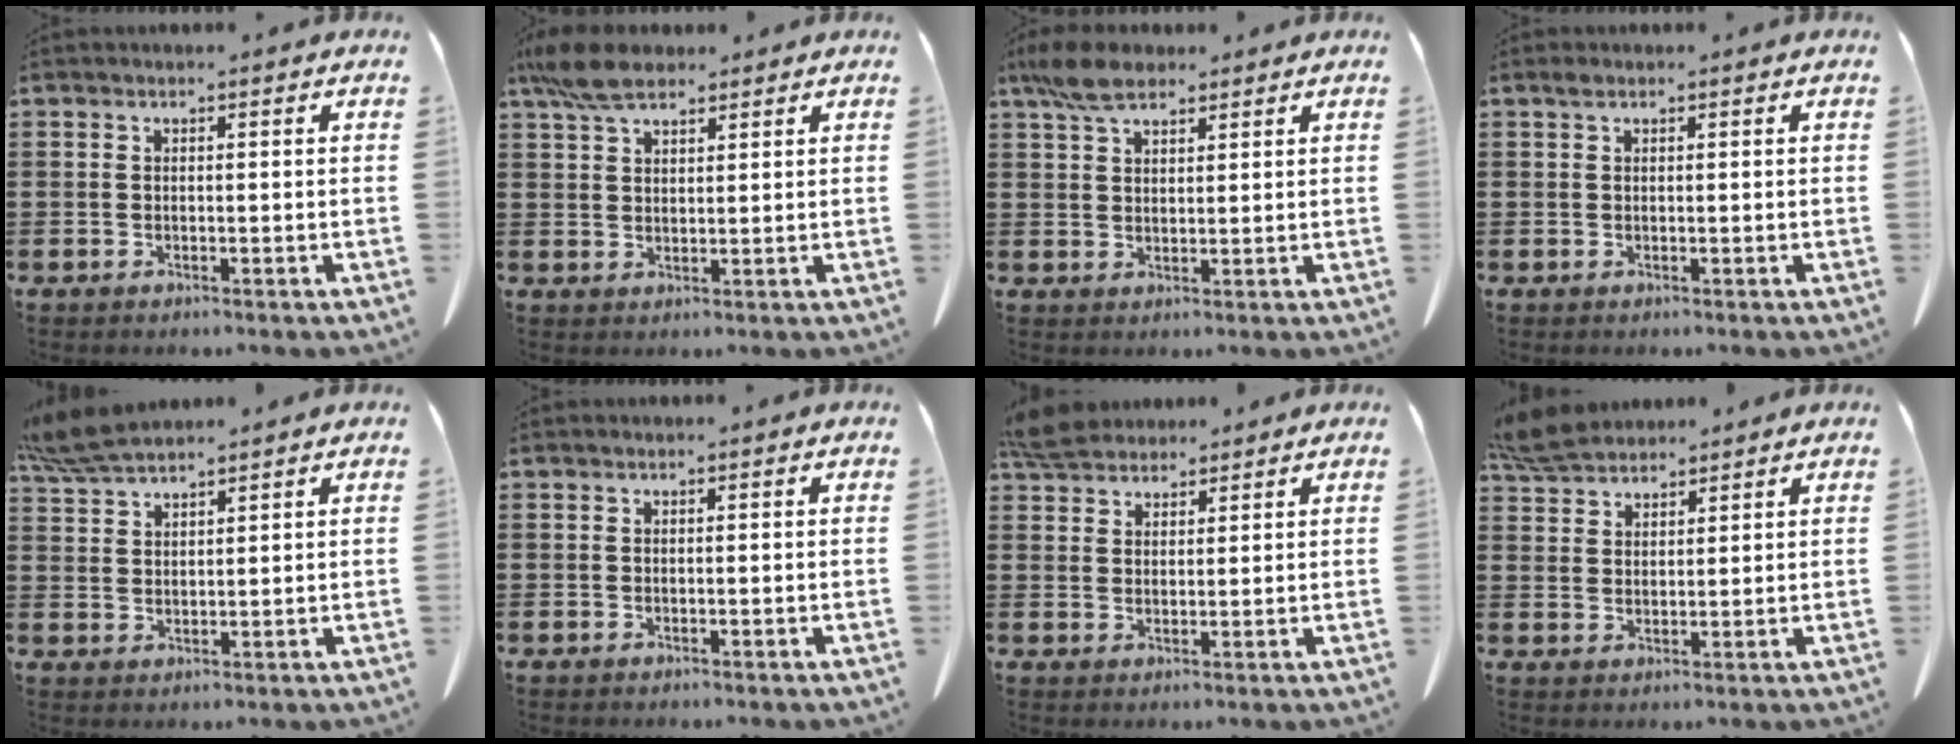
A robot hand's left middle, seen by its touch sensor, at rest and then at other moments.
{"total": 6.5, "force": [4.7, 2.3, 3.7], "torque": [-0.085, -0.002, 0.091]}
{"total": 5.9, "force": [4.3, 2.4, 3.3], "torque": [-0.076, 0.002, 0.082]}
{"total": 0.7, "force": [0.4, 0.3, 0.4], "torque": [-0.010, 0.000, 0.010]}
{"total": 6.0, "force": [5.3, 0.7, 2.7], "torque": [-0.068, -0.012, 0.103]}
{"total": 0.0}
{"total": 5.1, "force": [4.7, 1.4, 1.2], "torque": [-0.039, -0.007, 0.092]}
{"total": 5.9, "force": [5.4, 1.5, 1.7], "torque": [-0.053, -0.009, 0.106]}